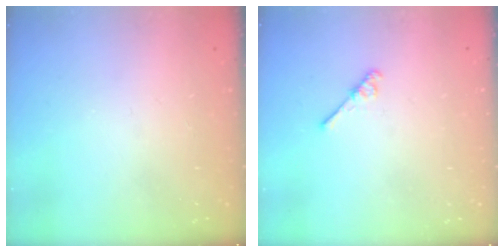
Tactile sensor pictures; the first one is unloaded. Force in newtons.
{"total": 4.2, "press": 4.2, "slide": 0.6}